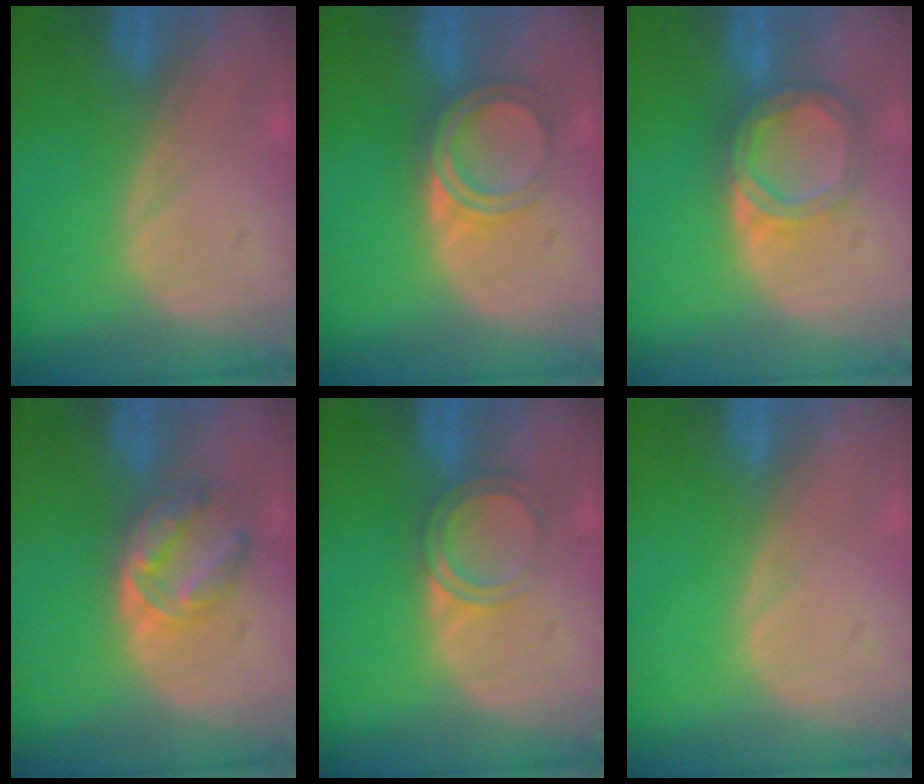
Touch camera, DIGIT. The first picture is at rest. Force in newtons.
{"total": 4.9, "press": 4.4, "slide": 2.2}
{"total": 5.6, "press": 5.3, "slide": 1.9}
{"total": 5.3, "press": 5.1, "slide": 1.3}
{"total": 3.4, "press": 3.3, "slide": 0.3}
{"total": 0.0}